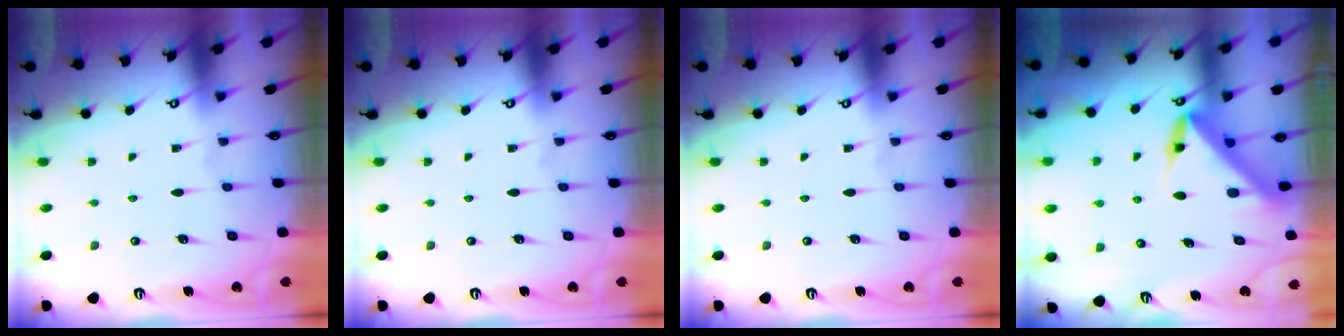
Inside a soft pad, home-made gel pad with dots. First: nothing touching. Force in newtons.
{"total": 0.0}
{"total": 0.0}
{"total": 6.4, "press": 6.4, "slide": 0.3}